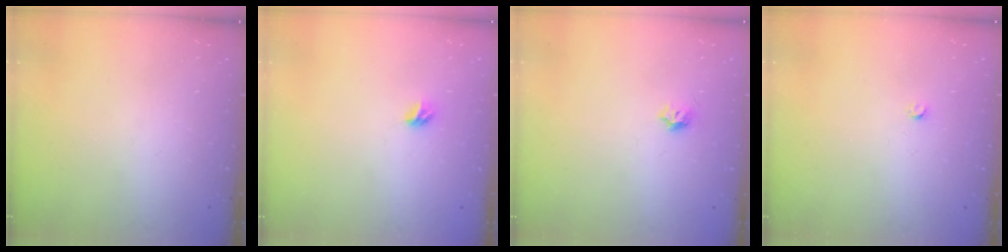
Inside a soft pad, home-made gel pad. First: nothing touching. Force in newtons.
{"total": 4.5, "press": 4.4, "slide": 0.9}
{"total": 4.0, "press": 3.9, "slide": 0.7}
{"total": 2.5, "press": 2.5, "slide": 0.4}